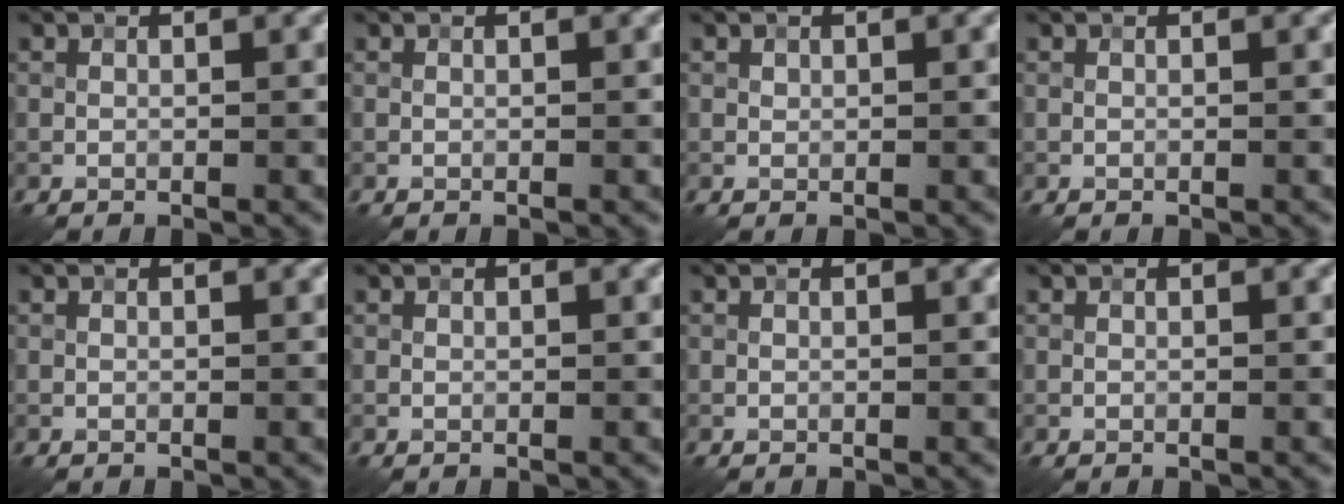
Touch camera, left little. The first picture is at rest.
{"total": 0.0}
{"total": 0.7, "force": [0.3, -0.3, -0.5], "torque": [0.000, -0.002, 0.013]}
{"total": 0.0}
{"total": 0.0}
{"total": 0.0}
{"total": 0.0}
{"total": 0.0}